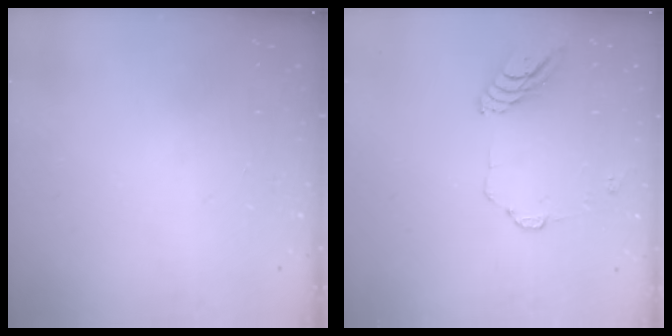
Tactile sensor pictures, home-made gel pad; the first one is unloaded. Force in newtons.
{"total": 9.6, "press": 9.6, "slide": 0.3}